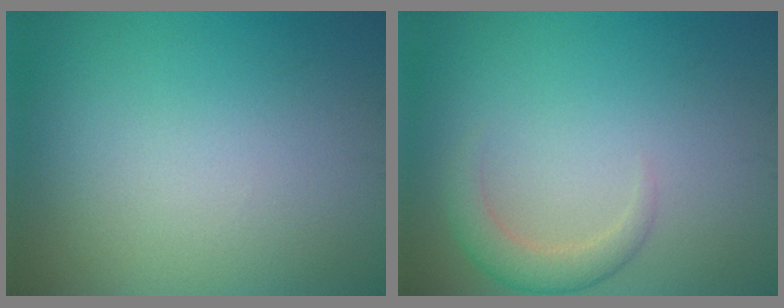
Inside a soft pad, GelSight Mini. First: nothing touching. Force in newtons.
{"total": 2.4, "press": 2.3, "slide": 0.3}